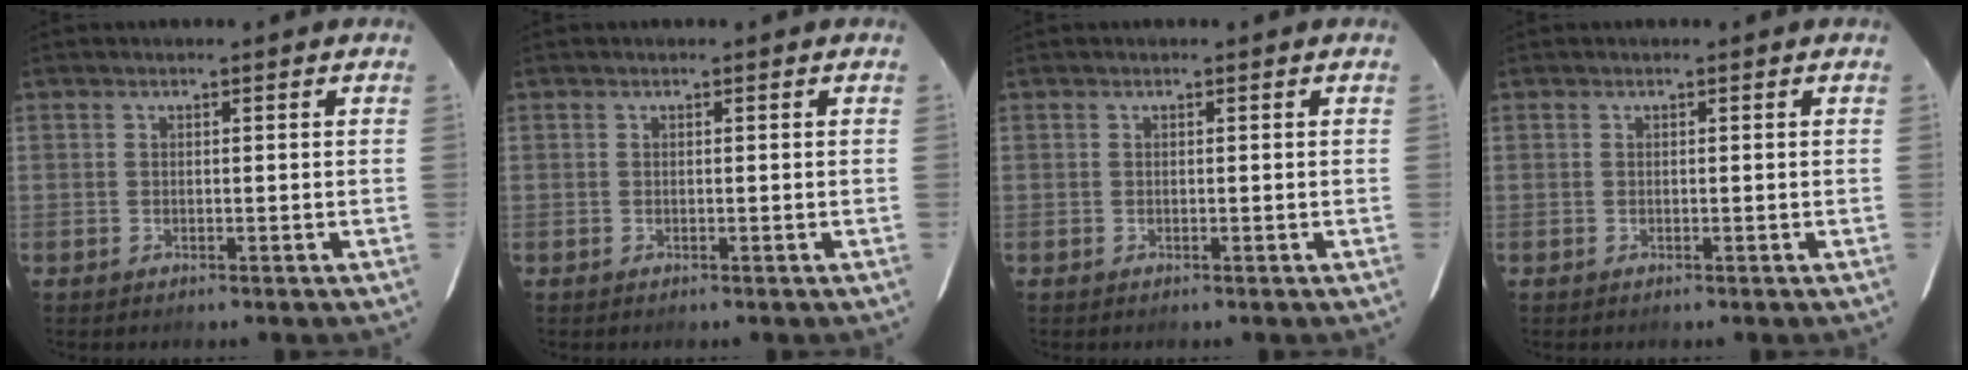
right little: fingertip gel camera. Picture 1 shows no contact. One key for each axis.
{"total": 0.0}
{"total": 0.0}
{"total": 0.0}